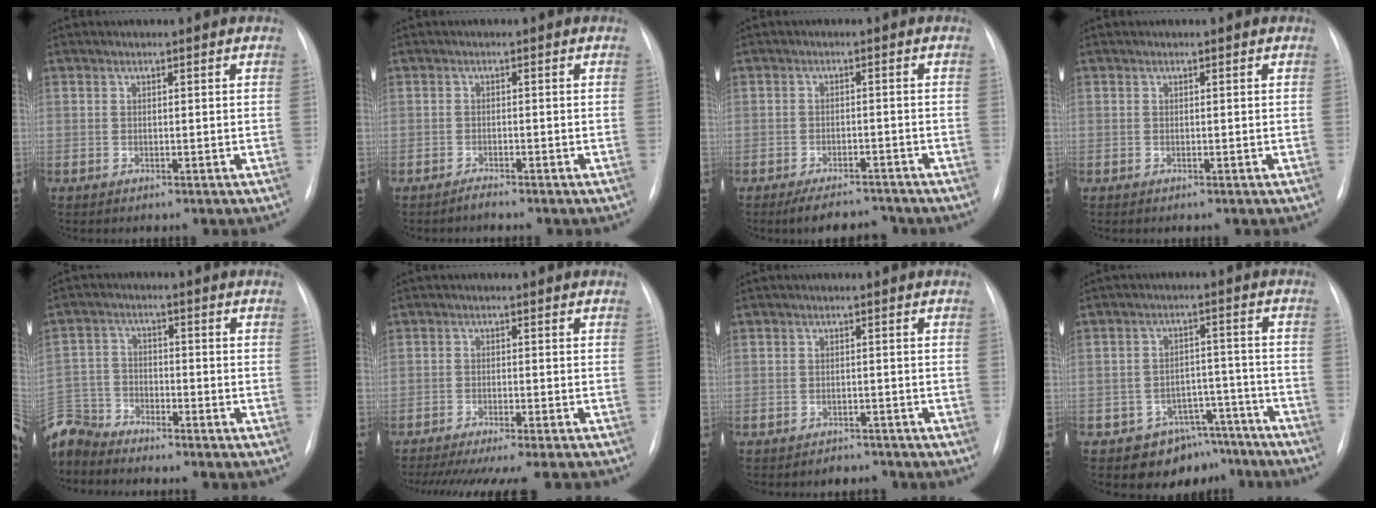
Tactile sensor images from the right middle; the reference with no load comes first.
{"total": 0.9, "force": [-0.9, -0.1, 0.2], "torque": [-0.005, -0.002, -0.014]}
{"total": 5.6, "force": [-4.9, 1.6, 2.1], "torque": [-0.033, -0.010, -0.073]}
{"total": 0.0}
{"total": 7.6, "force": [-7.4, 1.5, 0.1], "torque": [-0.011, 0.002, -0.155]}
{"total": 15.0, "force": [-13.3, 0.3, 7.0], "torque": [-0.107, -0.039, -0.183]}
{"total": 2.0, "force": [-1.8, 0.8, -0.4], "torque": [0.001, -0.001, -0.024]}
{"total": 9.5, "force": [-7.6, 5.5, 1.5], "torque": [0.013, 0.062, -0.103]}